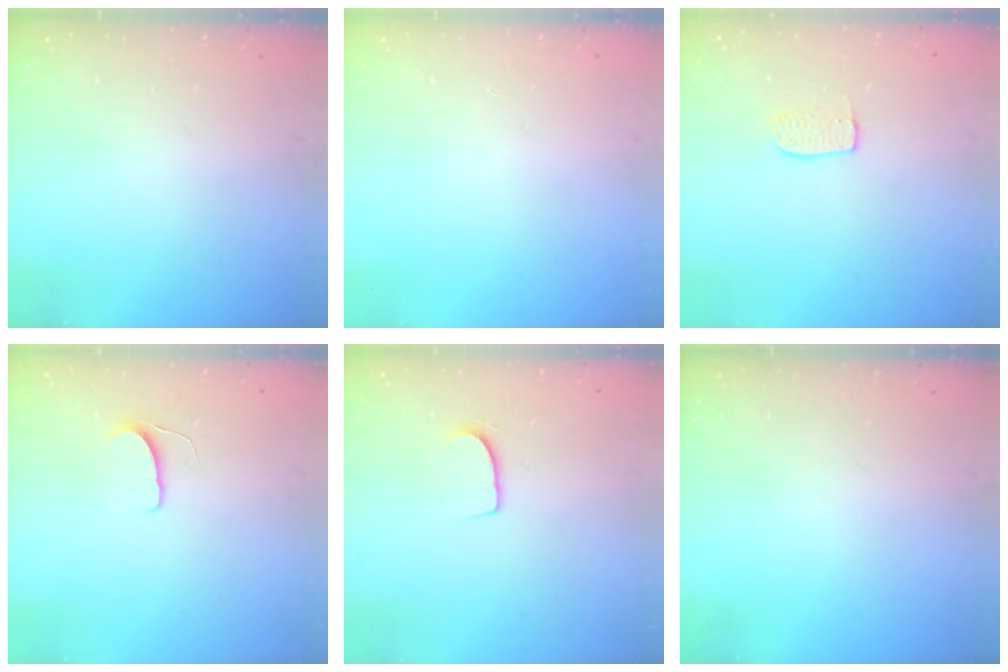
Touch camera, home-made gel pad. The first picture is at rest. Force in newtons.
{"total": 0.0}
{"total": 6.3, "press": 6.3, "slide": 0.1}
{"total": 5.4, "press": 5.4, "slide": 0.4}
{"total": 7.1, "press": 7.1, "slide": 0.5}
{"total": 0.0}